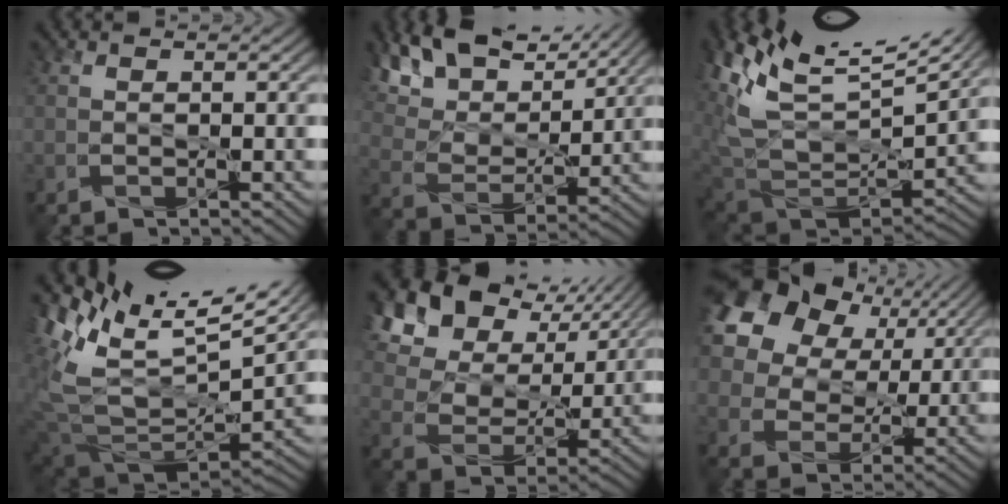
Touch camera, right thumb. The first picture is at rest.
{"total": 14.4, "force": [11.1, 6.1, 7.0], "torque": [-0.188, 0.029, 0.175]}
{"total": 14.3, "force": [9.2, 6.5, 8.8], "torque": [-0.230, 0.019, 0.173]}
{"total": 13.5, "force": [7.6, 7.2, 8.5], "torque": [-0.194, 0.005, 0.162]}
{"total": 17.8, "force": [10.3, 11.9, 8.4], "torque": [-0.230, 0.051, 0.211]}
{"total": 19.7, "force": [11.0, 13.9, 8.6], "torque": [-0.258, 0.073, 0.208]}